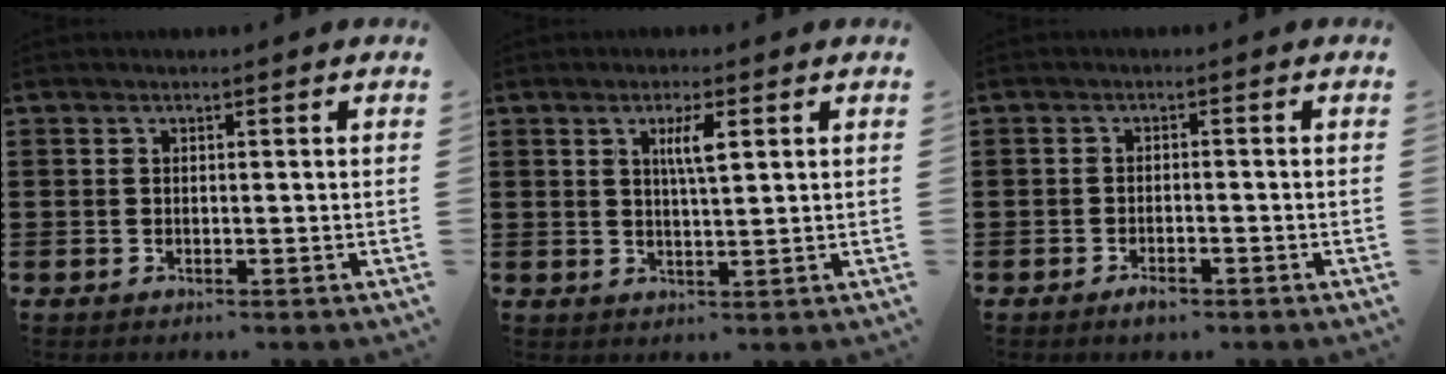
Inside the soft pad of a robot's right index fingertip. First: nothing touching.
{"total": 3.6, "force": [1.3, 0.7, 3.3], "torque": [-0.068, 0.006, 0.018]}
{"total": 1.8, "force": [-1.4, 0.4, 1.2], "torque": [-0.022, -0.004, -0.024]}